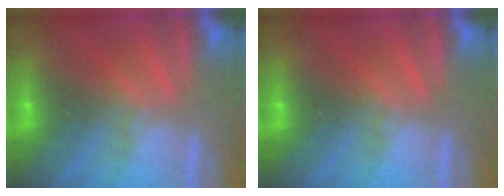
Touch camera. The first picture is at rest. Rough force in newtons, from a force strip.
{"total": 0.0}